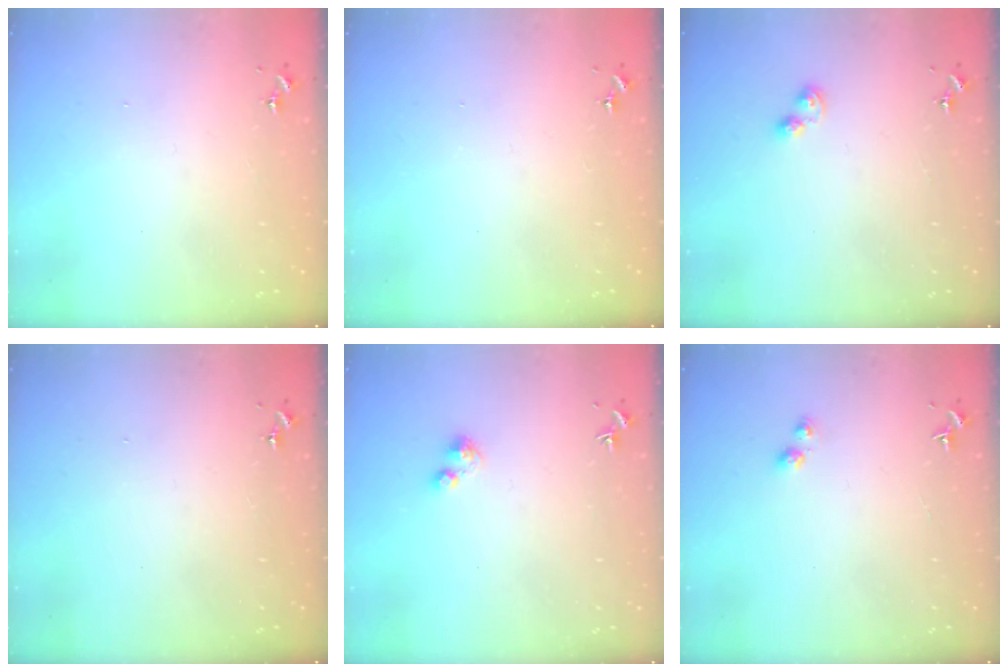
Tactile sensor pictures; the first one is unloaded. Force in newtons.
{"total": 1.3, "press": 0.9, "slide": 0.9}
{"total": 4.1, "press": 4.1, "slide": 0.5}
{"total": 0.0}
{"total": 2.7, "press": 2.7, "slide": 0.4}
{"total": 3.4, "press": 3.4, "slide": 0.6}